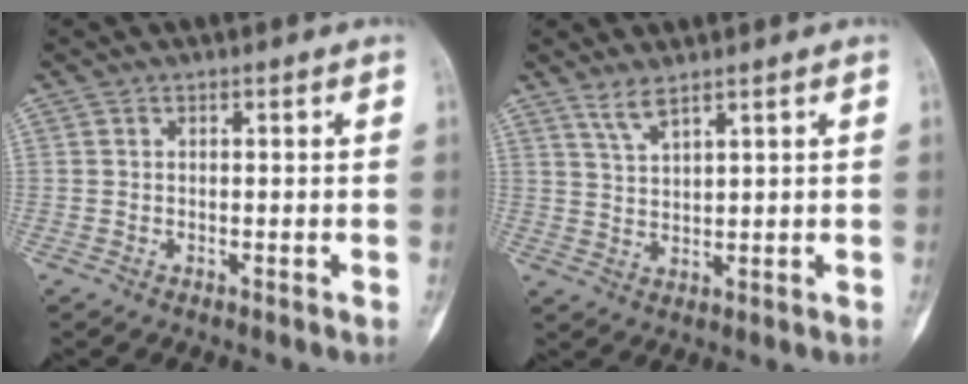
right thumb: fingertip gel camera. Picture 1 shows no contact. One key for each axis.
{"total": 3.6, "fx": 2.8, "fy": 0.5, "fz": 2.2, "tx": -0.049, "ty": -0.023, "tz": 0.064}